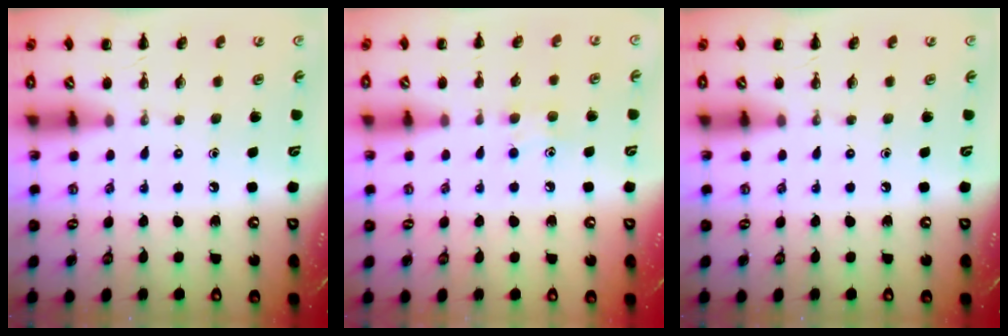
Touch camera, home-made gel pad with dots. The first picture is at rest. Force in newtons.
{"total": 6.0, "press": 5.7, "slide": 1.8}
{"total": 0.0}